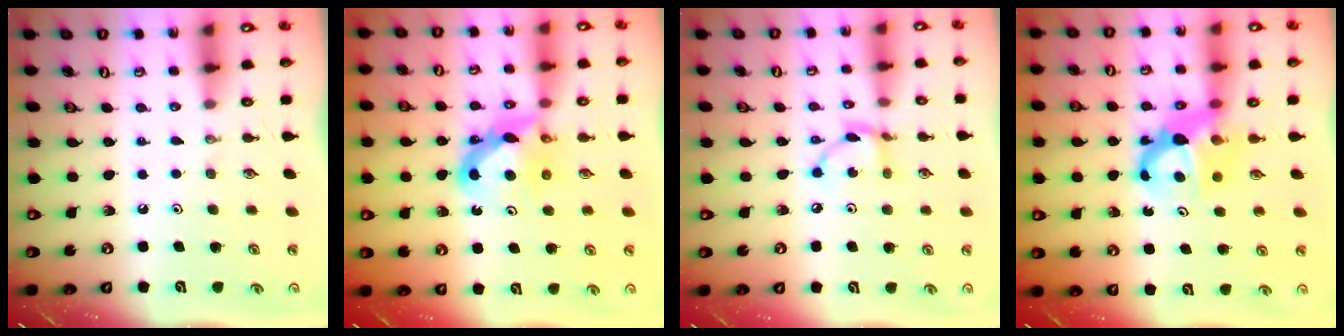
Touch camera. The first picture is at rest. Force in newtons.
{"total": 7.5, "press": 7.5, "slide": 0.1}
{"total": 7.1, "press": 7.1, "slide": 0.3}
{"total": 6.6, "press": 6.6, "slide": 0.5}